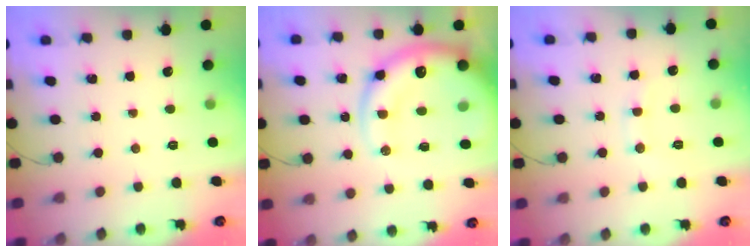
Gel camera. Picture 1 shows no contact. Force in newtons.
{"total": 20.5, "press": 20.0, "slide": 4.4}
{"total": 7.1, "press": 6.9, "slide": 1.4}